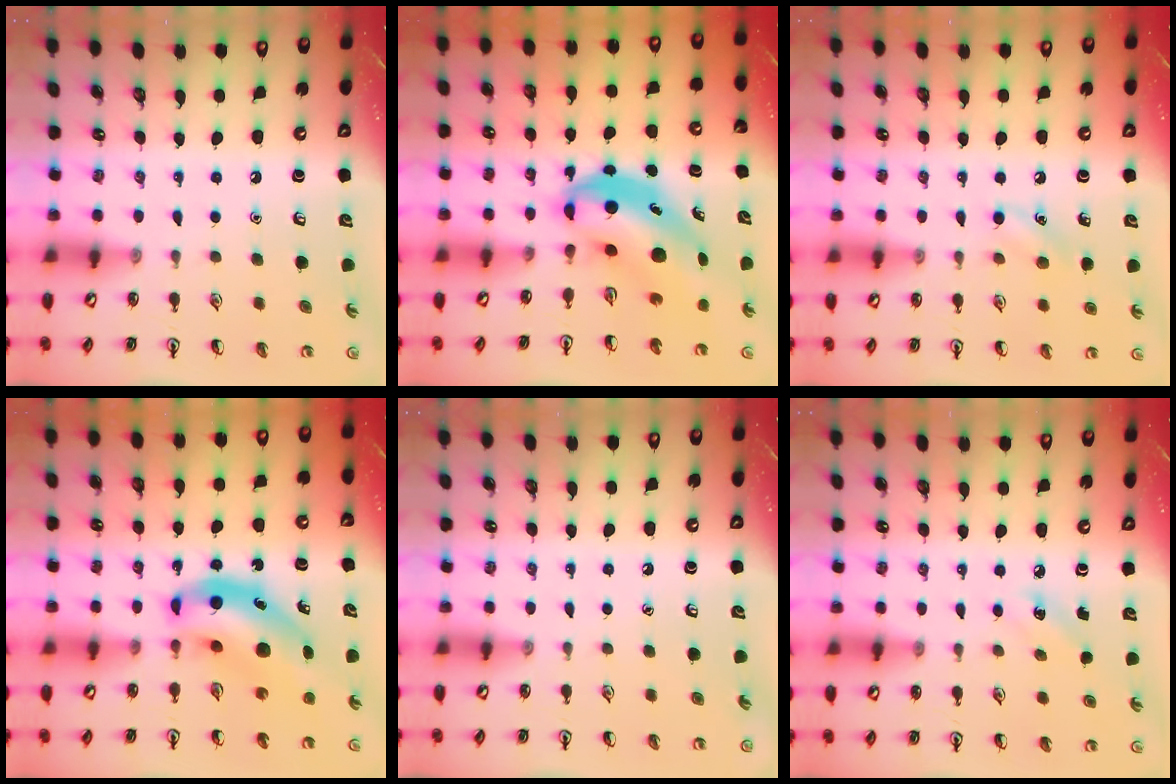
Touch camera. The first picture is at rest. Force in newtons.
{"total": 7.1, "press": 6.8, "slide": 2.0}
{"total": 5.7, "press": 5.4, "slide": 1.8}
{"total": 10.5, "press": 10.0, "slide": 3.0}
{"total": 0.0}
{"total": 4.2, "press": 4.0, "slide": 1.4}